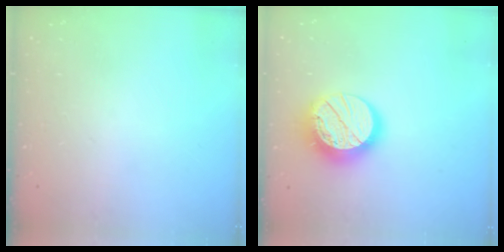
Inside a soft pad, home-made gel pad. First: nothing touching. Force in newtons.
{"total": 15.3, "press": 15.2, "slide": 1.2}